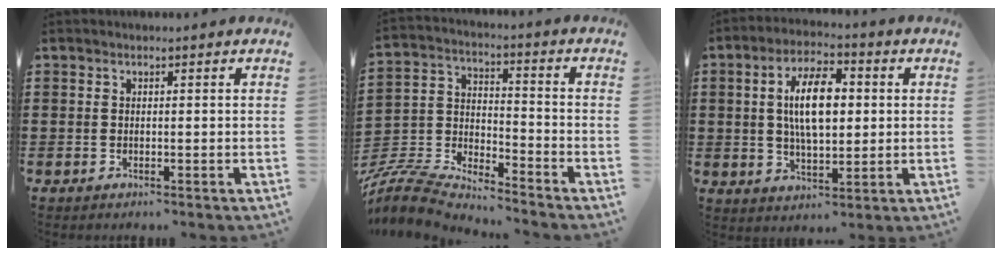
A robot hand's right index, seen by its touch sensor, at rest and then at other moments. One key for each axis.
{"total": 7.1, "fx": -6.9, "fy": 1.0, "fz": 1.3, "tx": -0.049, "ty": -0.007, "tz": -0.146}
{"total": 9.7, "fx": 1.3, "fy": 4.1, "fz": 8.7, "tx": -0.160, "ty": 0.006, "tz": 0.016}